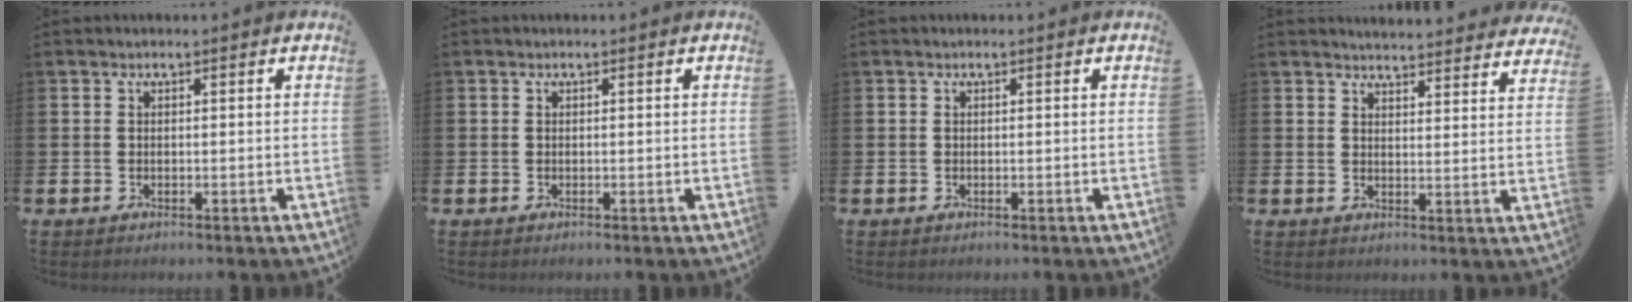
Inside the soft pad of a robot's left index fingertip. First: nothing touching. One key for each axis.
{"total": 0.0}
{"total": 0.0}
{"total": 4.3, "fx": 4.3, "fy": 0.3, "fz": -0.1, "tx": 0.002, "ty": -0.033, "tz": 0.075}